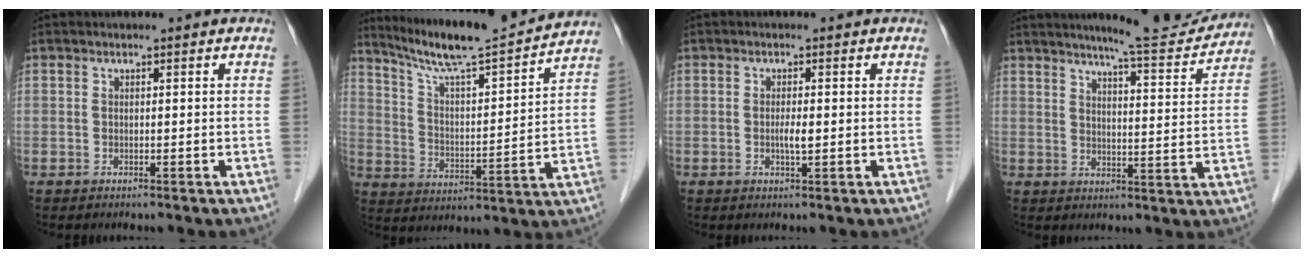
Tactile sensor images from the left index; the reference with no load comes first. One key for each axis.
{"total": 16.0, "fx": 14.6, "fy": -0.3, "fz": 6.4, "tx": -0.117, "ty": -0.007, "tz": 0.234}
{"total": 1.7, "fx": -0.5, "fy": 0.1, "fz": 1.6, "tx": -0.032, "ty": -0.006, "tz": -0.008}
{"total": 11.4, "fx": 10.7, "fy": 0.3, "fz": 3.9, "tx": -0.051, "ty": -0.020, "tz": 0.134}